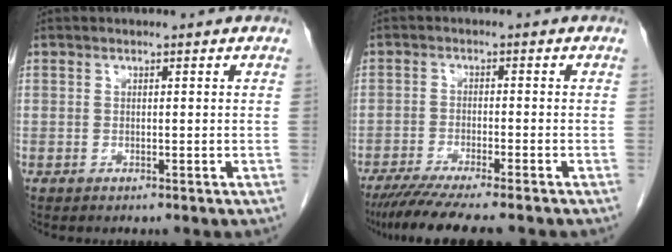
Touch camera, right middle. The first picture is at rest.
{"total": 10.1, "force": [-8.4, 0.0, 5.5], "torque": [-0.075, -0.027, -0.132]}